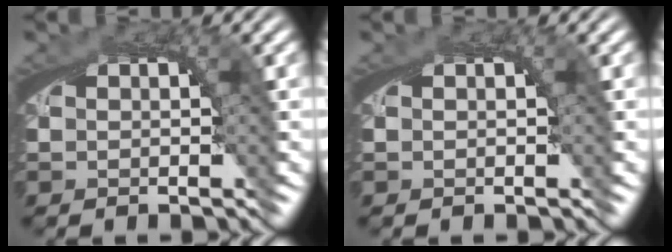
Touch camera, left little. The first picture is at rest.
{"total": 0.0}